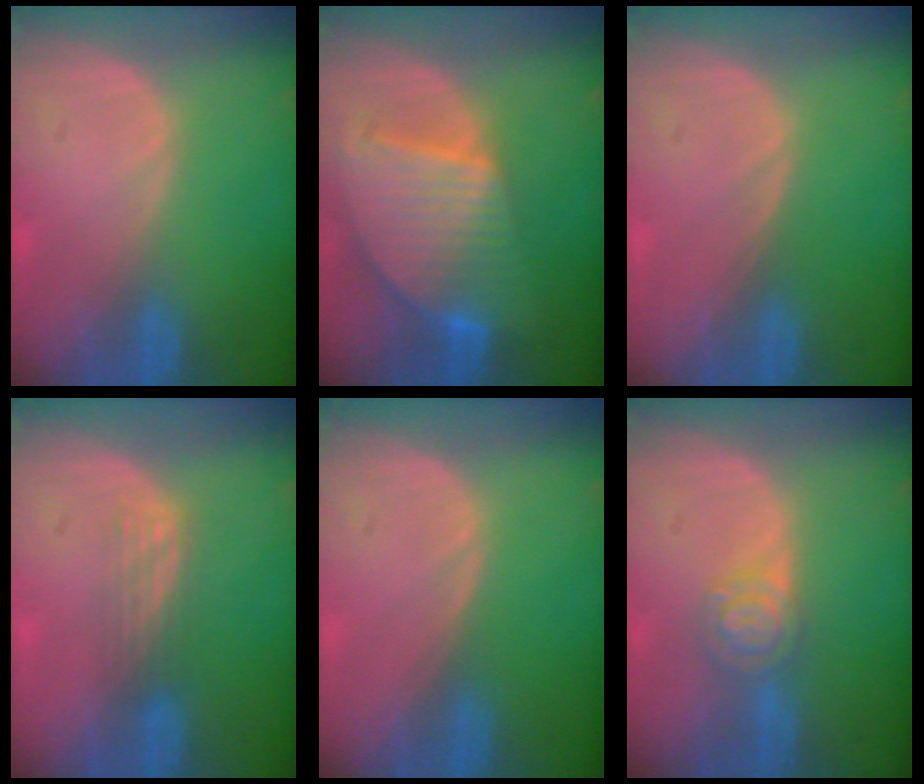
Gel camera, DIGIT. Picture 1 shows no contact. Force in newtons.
{"total": 9.6, "press": 8.4, "slide": 4.8}
{"total": 0.0}
{"total": 2.8, "press": 2.5, "slide": 1.3}
{"total": 0.0}
{"total": 5.0, "press": 4.4, "slide": 2.4}